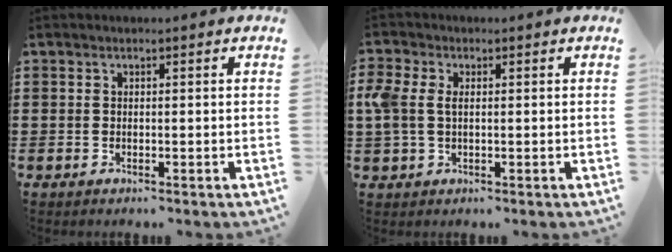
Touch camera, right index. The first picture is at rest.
{"total": 4.0, "force": [0.5, 2.6, 3.0], "torque": [-0.087, 0.002, 0.000]}